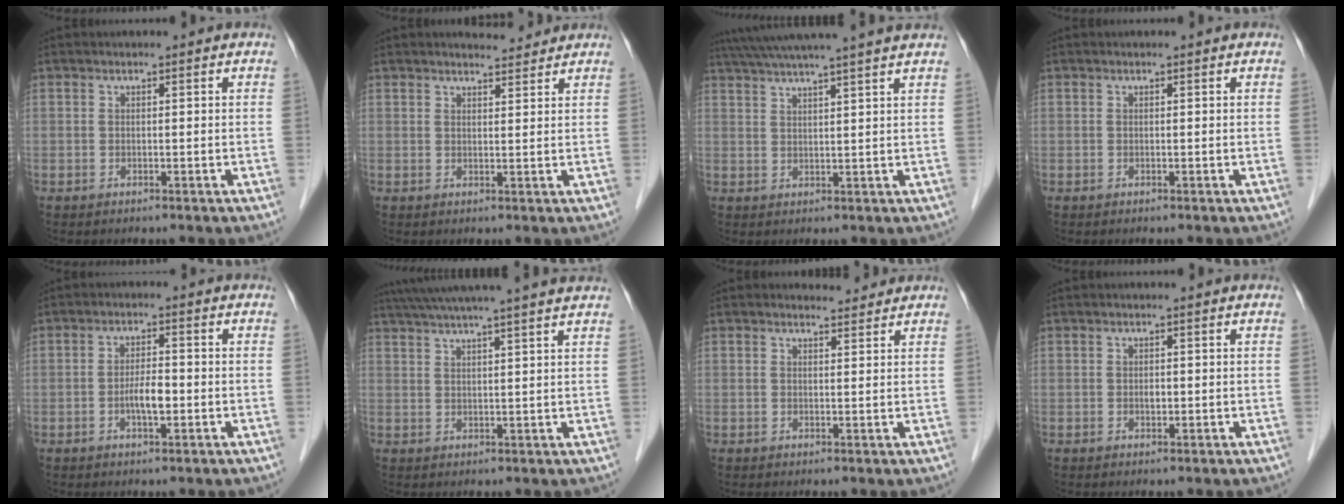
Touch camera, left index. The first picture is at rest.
{"total": 3.4, "force": [3.3, 0.7, 0.6], "torque": [-0.011, 0.004, 0.043]}
{"total": 14.6, "force": [12.7, -1.3, 7.0], "torque": [-0.124, 0.017, 0.173]}
{"total": 0.0}
{"total": 3.6, "force": [-1.1, 0.9, 3.3], "torque": [-0.062, 0.001, -0.019]}
{"total": 16.4, "force": [14.3, -1.0, 8.0], "torque": [-0.139, 0.020, 0.191]}
{"total": 2.1, "force": [2.0, 0.6, 0.0], "torque": [-0.007, 0.002, 0.028]}
{"total": 0.8, "force": [-0.1, 0.5, 0.6], "torque": [-0.012, -0.001, -0.002]}